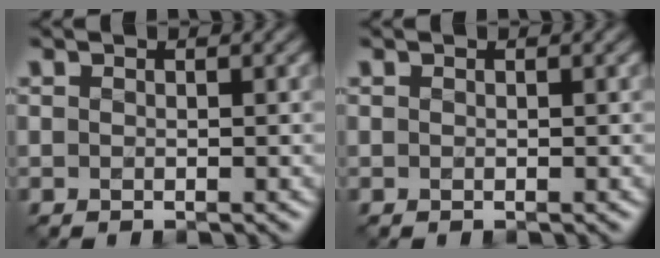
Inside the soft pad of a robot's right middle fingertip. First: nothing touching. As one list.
[{"total": 0.0}]